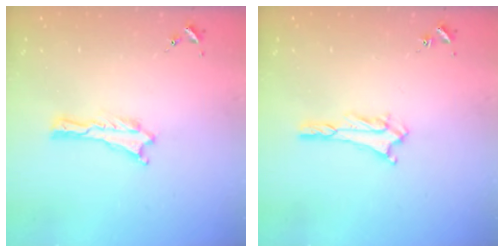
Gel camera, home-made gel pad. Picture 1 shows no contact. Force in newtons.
{"total": 2.4, "press": 2.4, "slide": 0.4}